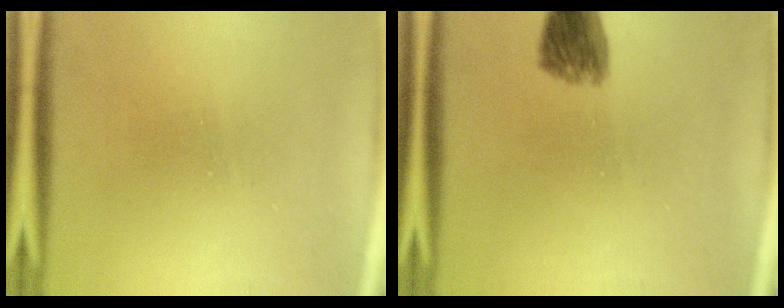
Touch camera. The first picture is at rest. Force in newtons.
{"total": 7.2}